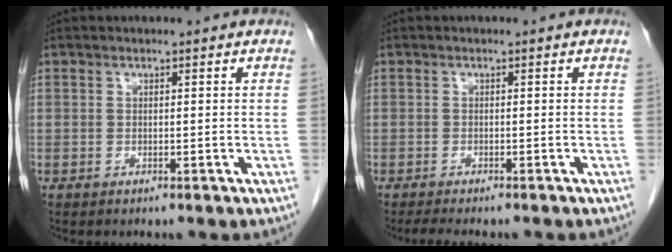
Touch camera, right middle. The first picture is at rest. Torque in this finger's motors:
{"motor_torque": [0.05, -0.03, 0.00, 0.00]}